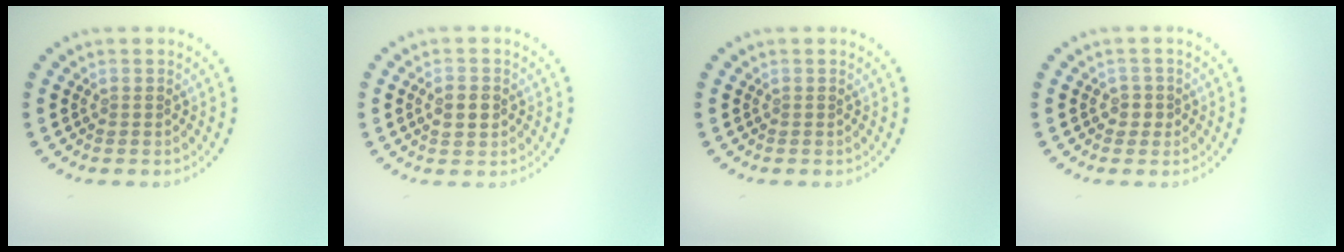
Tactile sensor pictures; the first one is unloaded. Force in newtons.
{"total": 2.5, "press": 2.5, "slide": 0.0}
{"total": 0.0}
{"total": 1.2, "press": 1.0, "slide": 0.7}